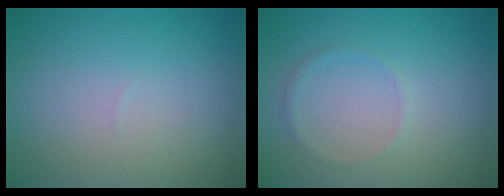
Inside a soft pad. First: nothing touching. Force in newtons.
{"total": 0.8, "press": 0.8, "slide": 0.2}